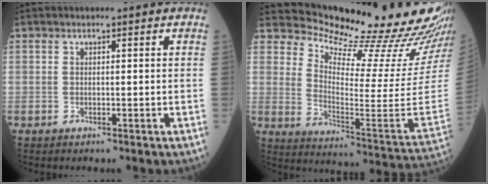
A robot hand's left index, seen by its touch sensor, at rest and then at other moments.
{"total": 25.2, "force": [23.3, 0.9, 9.6], "torque": [-0.161, -0.126, 0.300]}